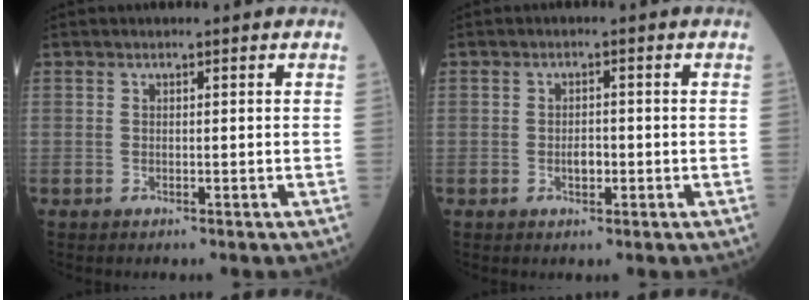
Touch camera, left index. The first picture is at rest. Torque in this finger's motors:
{"motor_torque": [0.10, -0.02, 0.03, 0.02]}